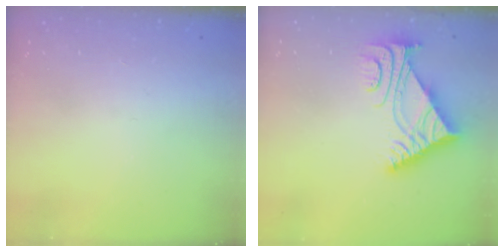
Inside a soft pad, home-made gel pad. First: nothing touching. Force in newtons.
{"total": 5.5, "press": 5.4, "slide": 0.7}